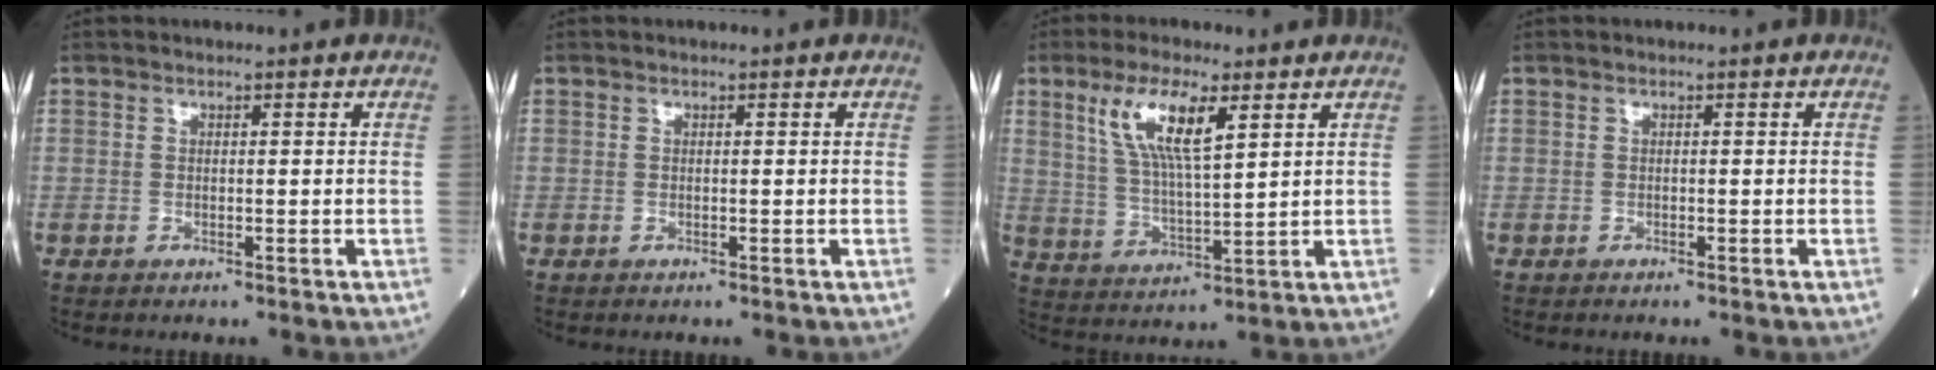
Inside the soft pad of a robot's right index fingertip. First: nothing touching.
{"total": 0.0}
{"total": 9.3, "force": [4.4, 1.9, 7.9], "torque": [-0.161, 0.004, 0.088]}
{"total": 0.0}